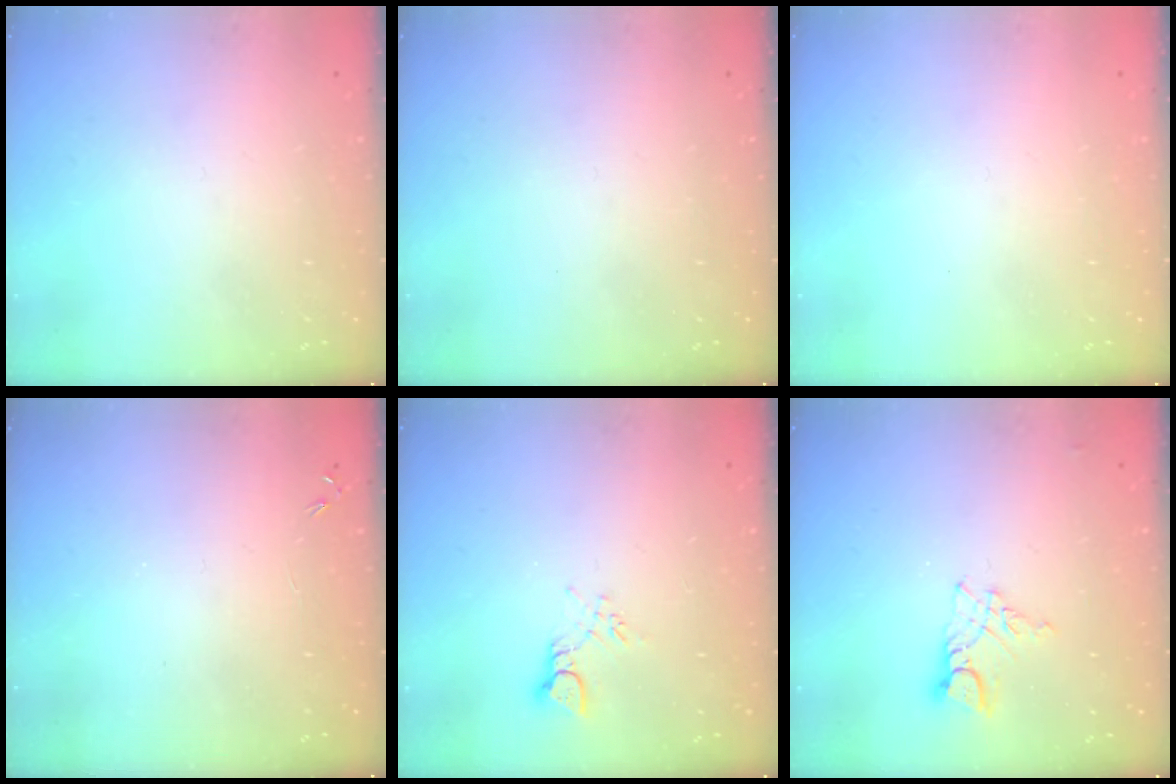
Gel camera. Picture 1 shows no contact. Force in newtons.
{"total": 0.0}
{"total": 0.0}
{"total": 0.0}
{"total": 2.9, "press": 2.8, "slide": 0.5}
{"total": 7.3, "press": 7.3, "slide": 0.5}